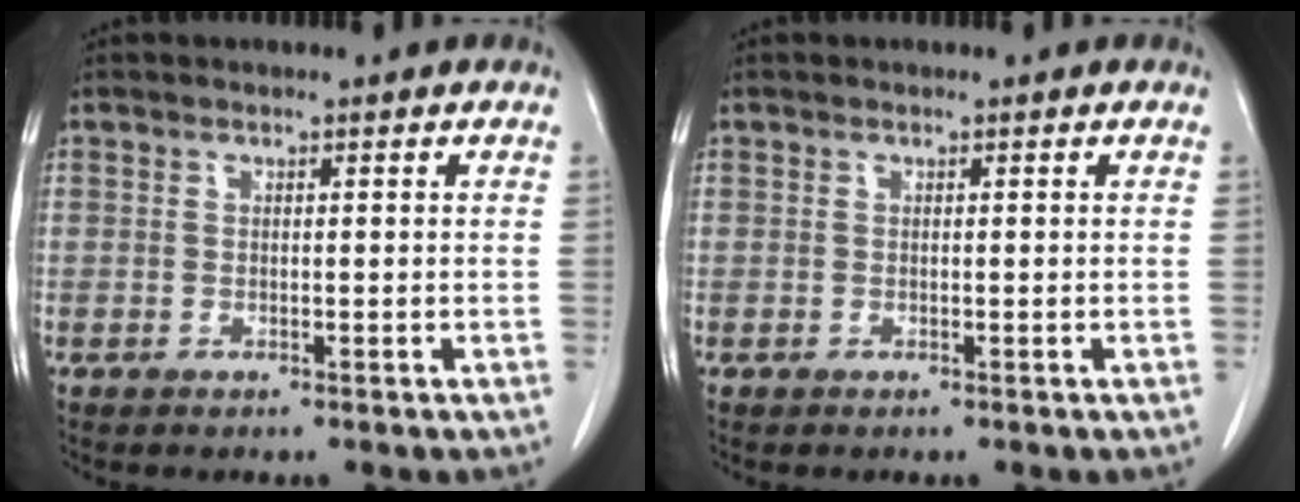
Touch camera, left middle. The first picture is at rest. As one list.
[{"total": 0.0}]